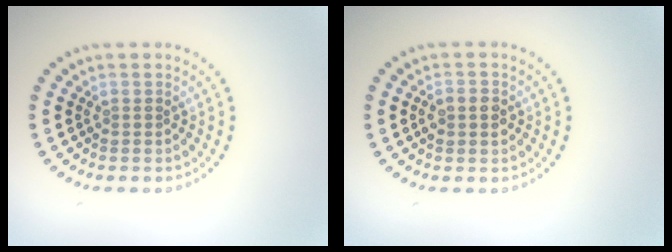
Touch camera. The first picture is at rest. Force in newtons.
{"total": 2.4, "press": 2.4, "slide": 0.1}